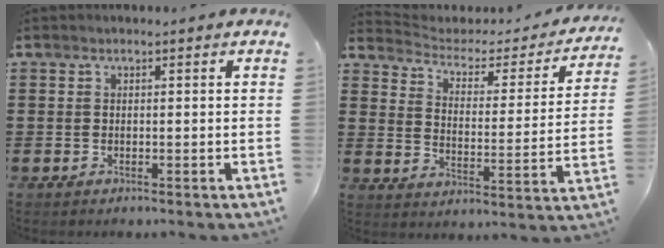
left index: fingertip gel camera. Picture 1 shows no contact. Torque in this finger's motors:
{"motor_torque": [2.14, 0.00, 0.00, -0.06]}